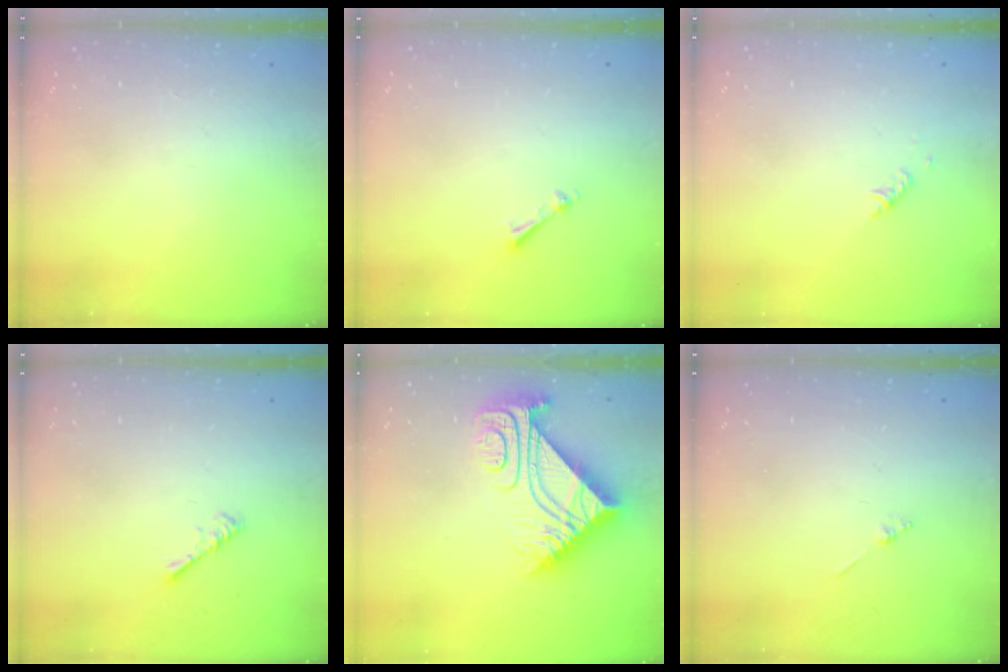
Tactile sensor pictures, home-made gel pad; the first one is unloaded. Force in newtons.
{"total": 1.0, "press": 1.0, "slide": 0.2}
{"total": 2.8, "press": 2.7, "slide": 0.6}
{"total": 0.9, "press": 0.9, "slide": 0.3}
{"total": 12.1, "press": 12.1, "slide": 0.8}
{"total": 0.8, "press": 0.8, "slide": 0.2}